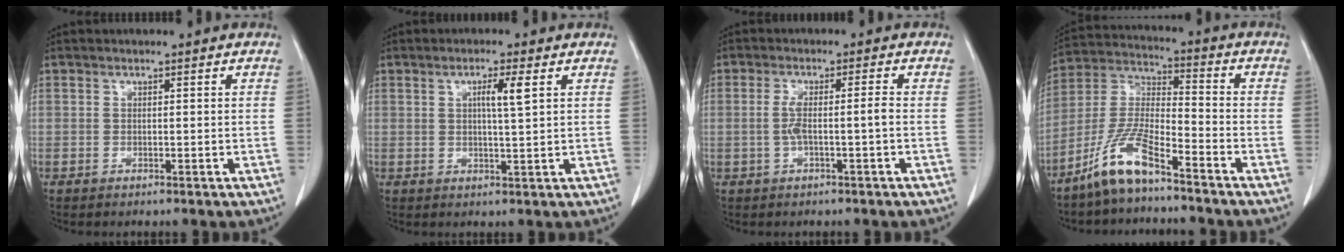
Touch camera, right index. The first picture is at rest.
{"total": 3.4, "force": [1.1, -0.1, 3.2], "torque": [-0.059, -0.001, 0.019]}
{"total": 3.7, "force": [-0.8, 0.0, 3.6], "torque": [-0.074, 0.009, -0.011]}
{"total": 10.2, "force": [-7.4, 1.7, 6.8], "torque": [-0.154, -0.003, -0.149]}